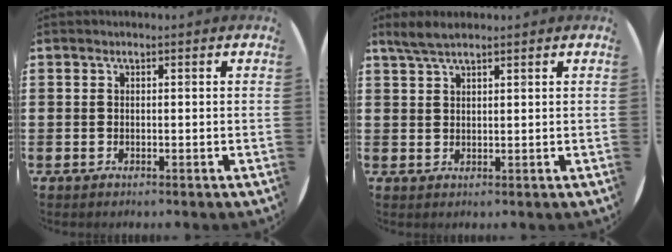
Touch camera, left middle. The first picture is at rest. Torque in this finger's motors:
{"motor_torque": [0.46, -0.35, 0.08, 0.03]}